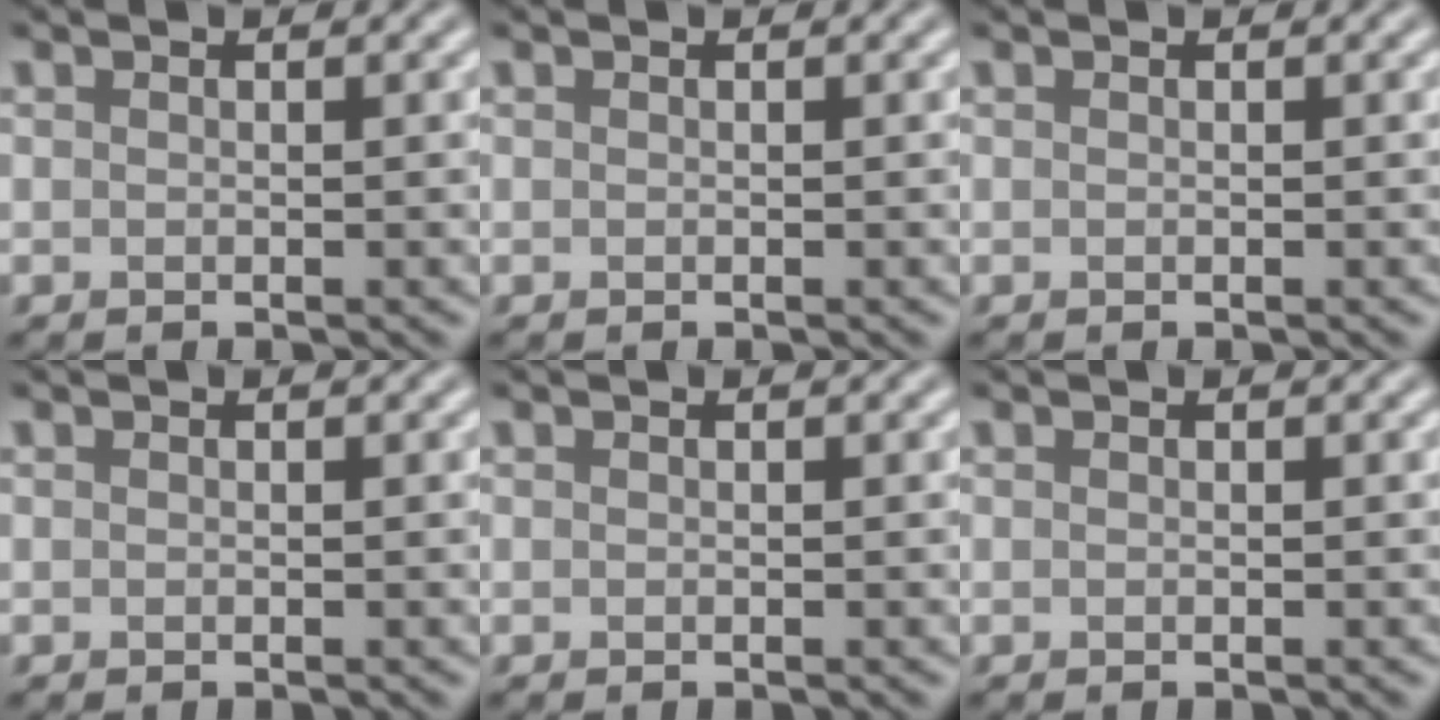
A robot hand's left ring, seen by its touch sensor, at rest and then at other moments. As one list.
[{"total": 0.0}, {"total": 0.0}, {"total": 0.0}, {"total": 0.0}, {"total": 0.0}]